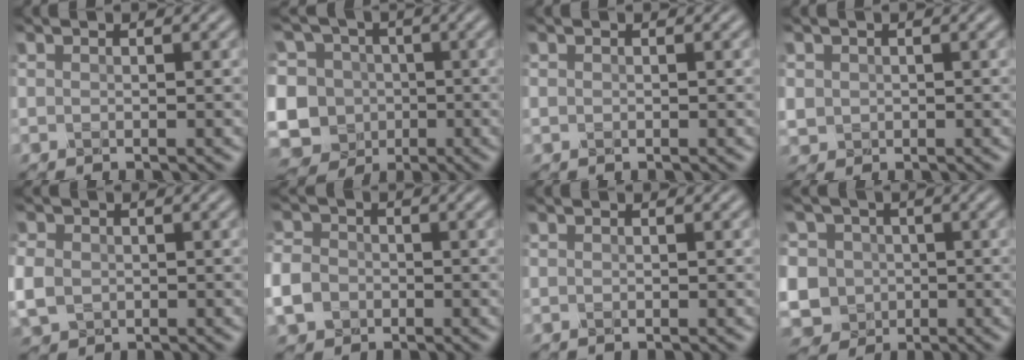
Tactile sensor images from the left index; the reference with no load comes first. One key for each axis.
{"total": 16.3, "fx": -2.2, "fy": 15.3, "fz": 5.1, "tx": -0.149, "ty": 0.008, "tz": -0.071}
{"total": 0.0}
{"total": 1.4, "fx": 0.1, "fy": 1.3, "fz": 0.4, "tx": -0.007, "ty": -0.004, "tz": 0.004}
{"total": 3.3, "fx": -0.3, "fy": 2.8, "fz": 1.6, "tx": -0.047, "ty": -0.004, "tz": -0.005}
{"total": 4.2, "fx": -1.5, "fy": 3.4, "fz": 1.8, "tx": -0.043, "ty": -0.009, "tz": -0.039}
{"total": 0.0}
{"total": 10.6, "fx": -0.1, "fy": 10.0, "fz": 3.4, "tx": -0.098, "ty": 0.006, "tz": -0.025}